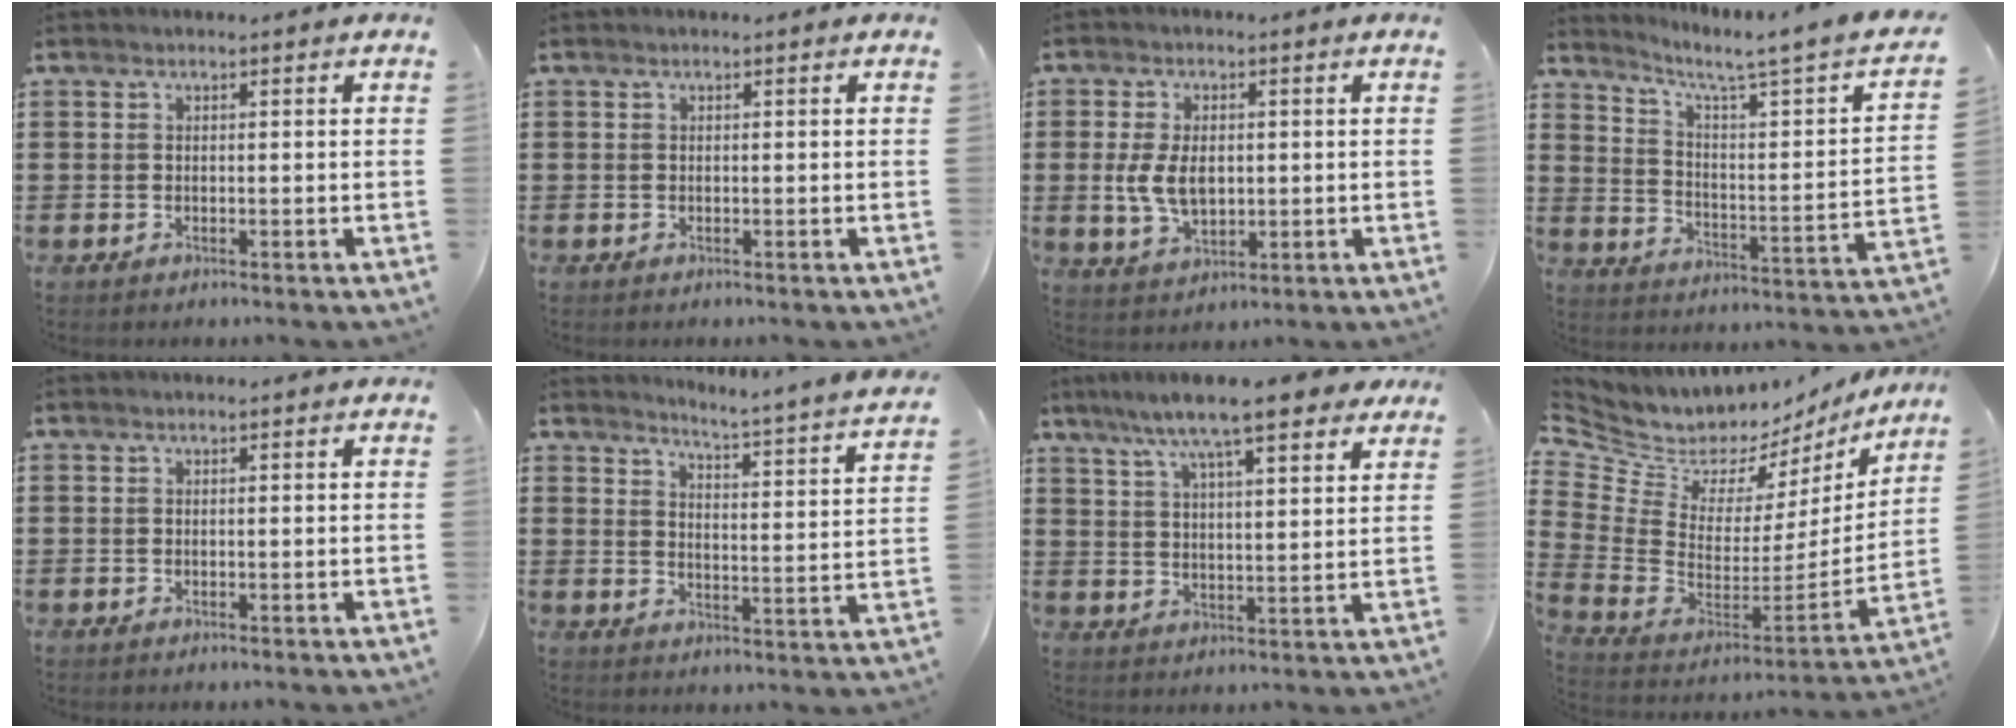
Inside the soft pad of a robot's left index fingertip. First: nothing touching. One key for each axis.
{"total": 0.0}
{"total": 6.4, "fx": 0.3, "fy": 4.0, "fz": 5.0, "tx": -0.113, "ty": 0.001, "tz": -0.002}
{"total": 3.6, "fx": 2.2, "fy": -0.5, "fz": 2.8, "tx": -0.069, "ty": -0.035, "tz": 0.022}
{"total": 0.0}
{"total": 3.7, "fx": 3.3, "fy": -1.3, "fz": 1.1, "tx": -0.042, "ty": -0.045, "tz": 0.044}
{"total": 10.2, "fx": 8.0, "fy": 1.5, "fz": 6.2, "tx": -0.137, "ty": -0.017, "tz": 0.136}
{"total": 6.2, "fx": 5.6, "fy": 2.6, "fz": 0.5, "tx": -0.055, "ty": -0.061, "tz": 0.097}